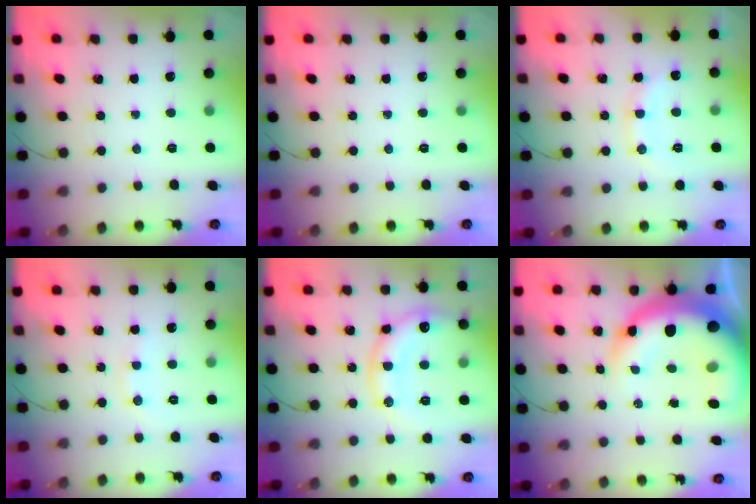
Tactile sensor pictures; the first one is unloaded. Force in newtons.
{"total": 0.0}
{"total": 9.9, "press": 9.9, "slide": 0.2}
{"total": 4.3, "press": 4.1, "slide": 1.4}
{"total": 15.8, "press": 15.7, "slide": 1.5}
{"total": 21.3, "press": 20.7, "slide": 5.4}